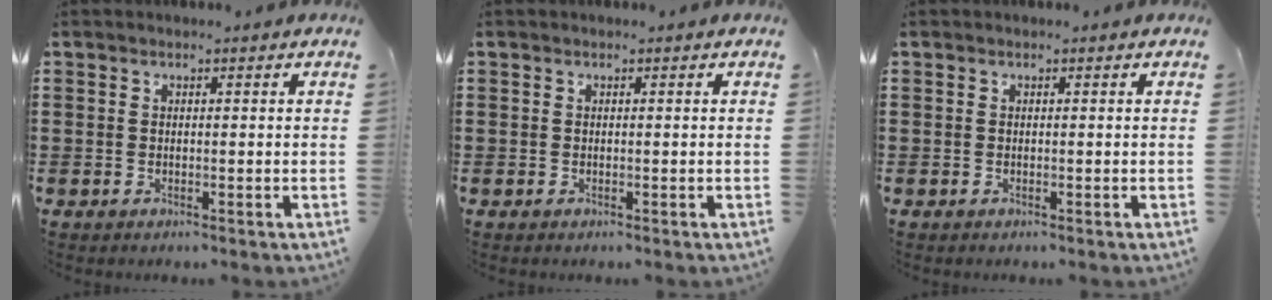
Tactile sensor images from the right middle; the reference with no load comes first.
{"total": 0.0}
{"total": 0.0}